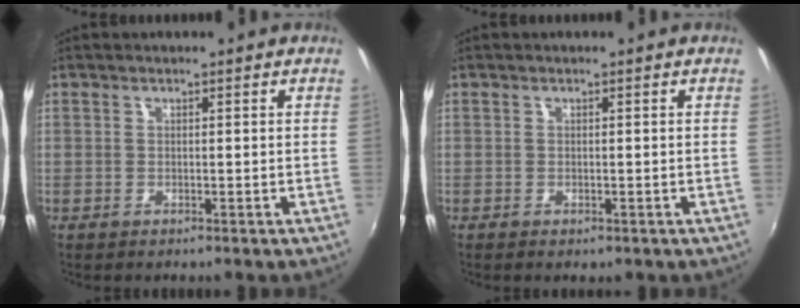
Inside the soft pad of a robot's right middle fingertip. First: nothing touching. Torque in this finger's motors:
{"motor_torque": [0.31, -0.24, 0.05, 0.01]}